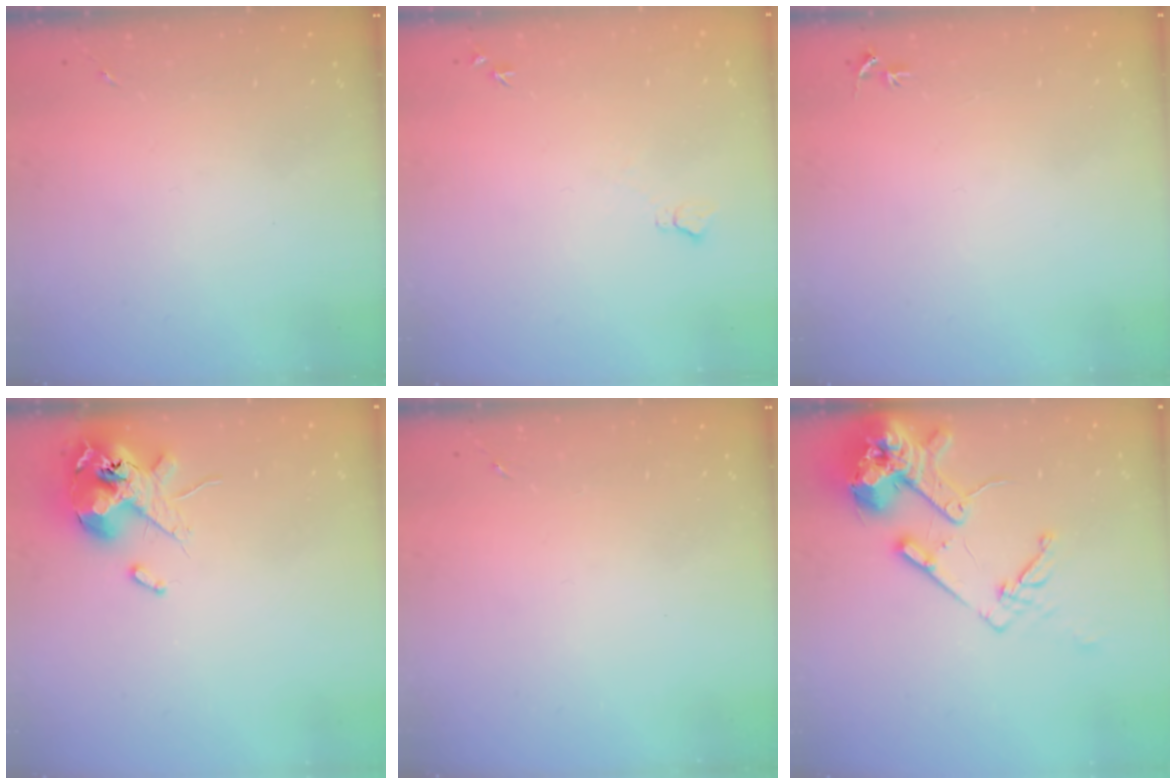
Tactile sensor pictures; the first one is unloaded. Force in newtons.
{"total": 5.5, "press": 5.5, "slide": 0.7}
{"total": 3.1, "press": 3.1, "slide": 0.3}
{"total": 13.1, "press": 12.9, "slide": 2.2}
{"total": 0.0}
{"total": 17.0, "press": 16.8, "slide": 2.4}